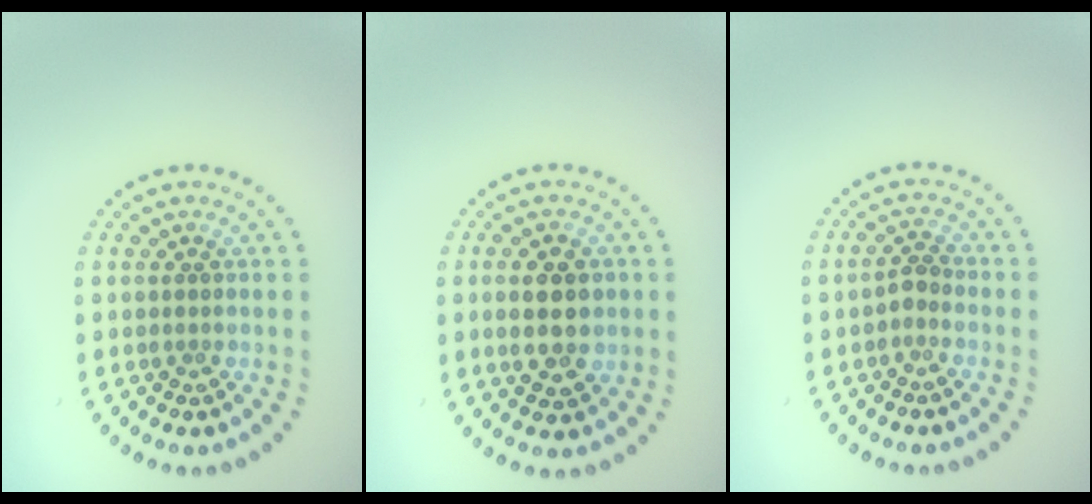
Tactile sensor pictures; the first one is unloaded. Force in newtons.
{"total": 4.5, "press": 4.5, "slide": 0.1}
{"total": 1.3, "press": 1.0, "slide": 0.7}